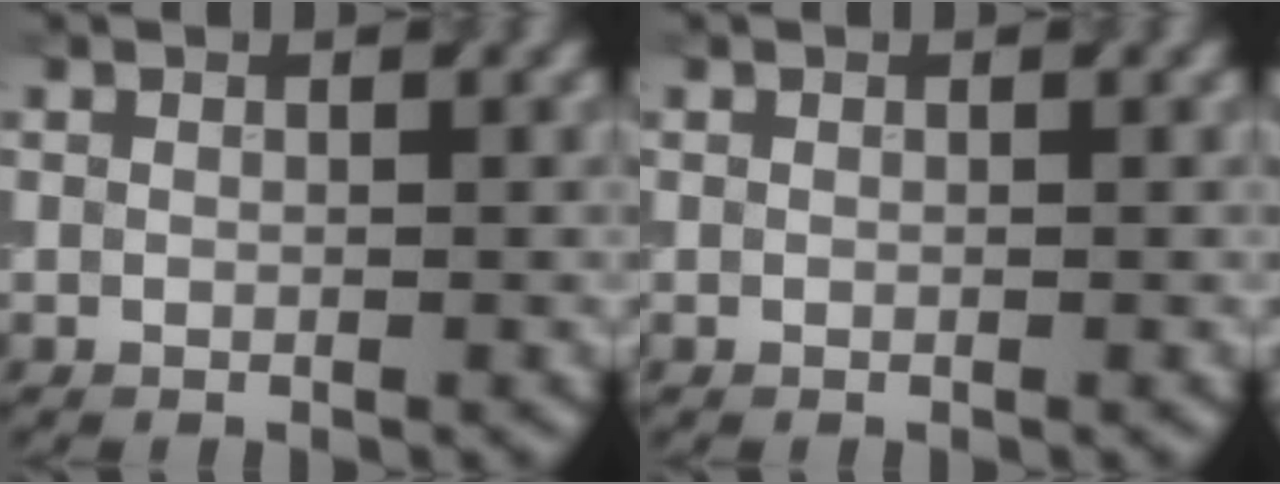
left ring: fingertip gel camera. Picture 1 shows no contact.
{"total": 0.0}